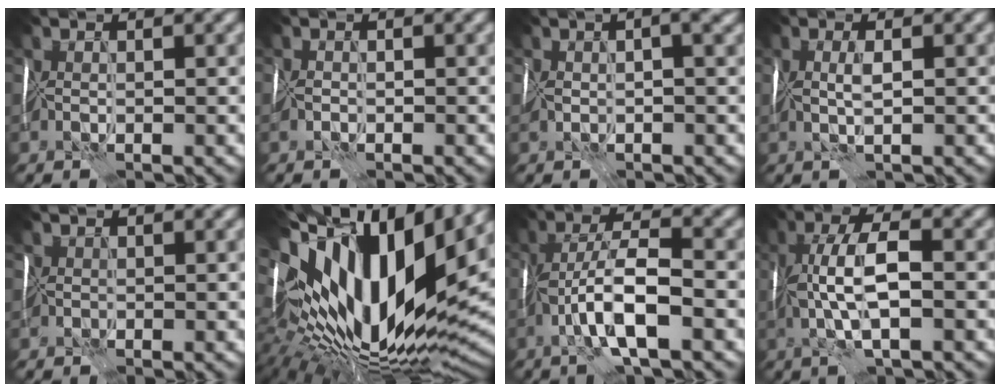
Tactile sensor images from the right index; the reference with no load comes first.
{"total": 1.0, "force": [-0.7, 0.6, 0.3], "torque": [-0.008, 0.002, -0.019]}
{"total": 4.7, "force": [1.0, 2.3, 4.0], "torque": [-0.058, 0.021, 0.010]}
{"total": 1.5, "force": [0.2, 0.1, 1.4], "torque": [-0.030, 0.005, 0.004]}
{"total": 0.7, "force": [-0.1, 0.7, -0.1], "torque": [0.009, -0.001, -0.006]}
{"total": 18.9, "force": [3.9, 8.5, 16.3], "torque": [-0.312, -0.003, 0.066]}
{"total": 6.9, "force": [-2.4, 1.7, 6.2], "torque": [-0.114, 0.016, -0.052]}
{"total": 6.1, "force": [-0.5, 2.0, 5.8], "torque": [-0.113, 0.017, -0.015]}